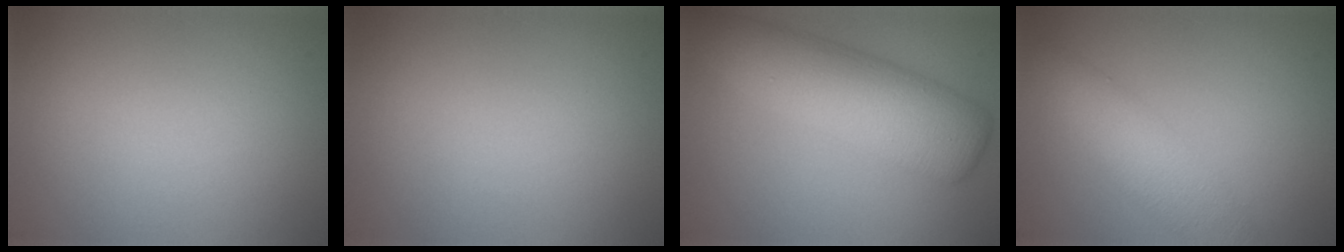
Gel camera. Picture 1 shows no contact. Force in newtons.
{"total": 0.0}
{"total": 7.9, "press": 7.9, "slide": 0.2}
{"total": 4.5, "press": 4.5, "slide": 0.1}